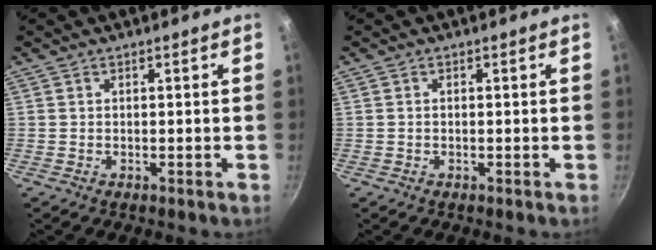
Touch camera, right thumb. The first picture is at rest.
{"total": 0.0}